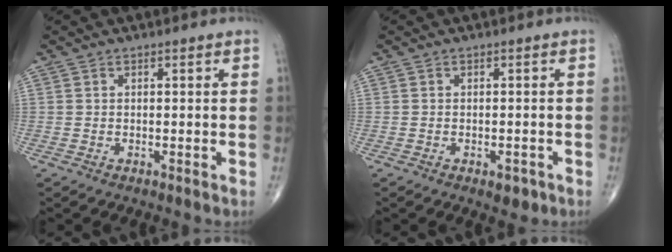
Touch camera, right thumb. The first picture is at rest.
{"total": 2.6, "force": [-1.3, 1.4, 1.7], "torque": [-0.014, 0.003, -0.012]}